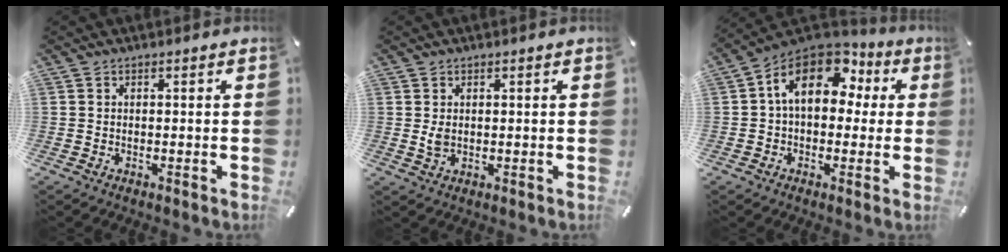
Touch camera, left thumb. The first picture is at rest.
{"total": 2.3, "force": [0.4, 1.7, 1.5], "torque": [-0.023, 0.000, 0.005]}
{"total": 14.2, "force": [3.7, 9.5, 9.9], "torque": [-0.180, -0.002, 0.066]}